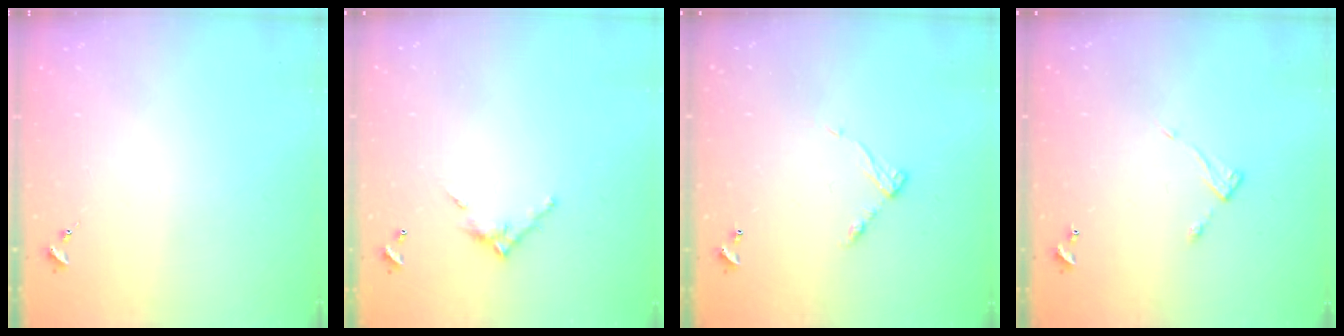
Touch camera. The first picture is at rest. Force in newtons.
{"total": 6.7, "press": 6.7, "slide": 0.4}
{"total": 7.1, "press": 7.1, "slide": 0.5}
{"total": 5.5, "press": 5.5, "slide": 0.2}